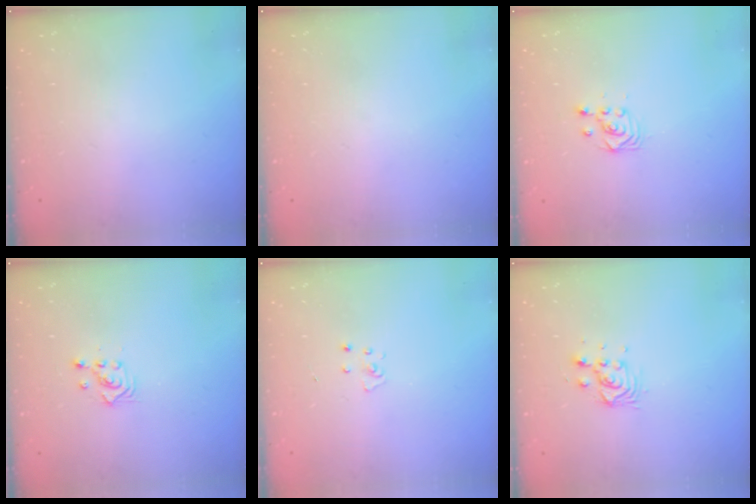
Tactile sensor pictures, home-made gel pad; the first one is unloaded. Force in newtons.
{"total": 0.0}
{"total": 3.4, "press": 3.3, "slide": 0.3}
{"total": 2.3, "press": 2.3, "slide": 0.3}
{"total": 2.7, "press": 2.7, "slide": 0.3}
{"total": 4.8, "press": 4.8, "slide": 0.9}